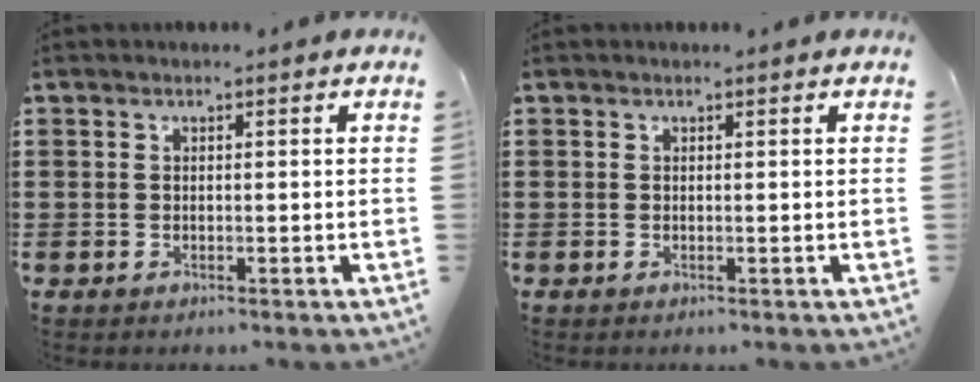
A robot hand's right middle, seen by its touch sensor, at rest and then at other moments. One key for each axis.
{"total": 0.0}